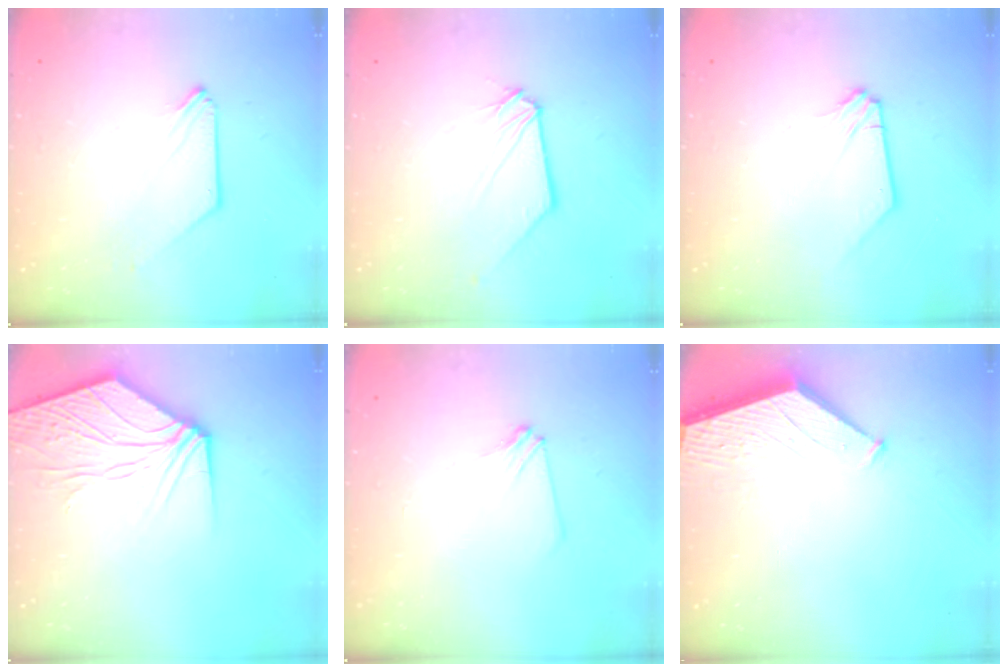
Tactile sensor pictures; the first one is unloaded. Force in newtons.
{"total": 0.0}
{"total": 0.8, "press": 0.7, "slide": 0.1}
{"total": 10.9, "press": 10.7, "slide": 2.0}
{"total": 2.9, "press": 2.9, "slide": 0.5}
{"total": 1.4, "press": 1.4, "slide": 0.3}